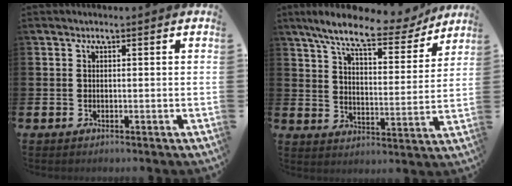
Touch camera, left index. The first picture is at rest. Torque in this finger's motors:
{"motor_torque": [1.14, -0.99, 0.94, 0.21]}